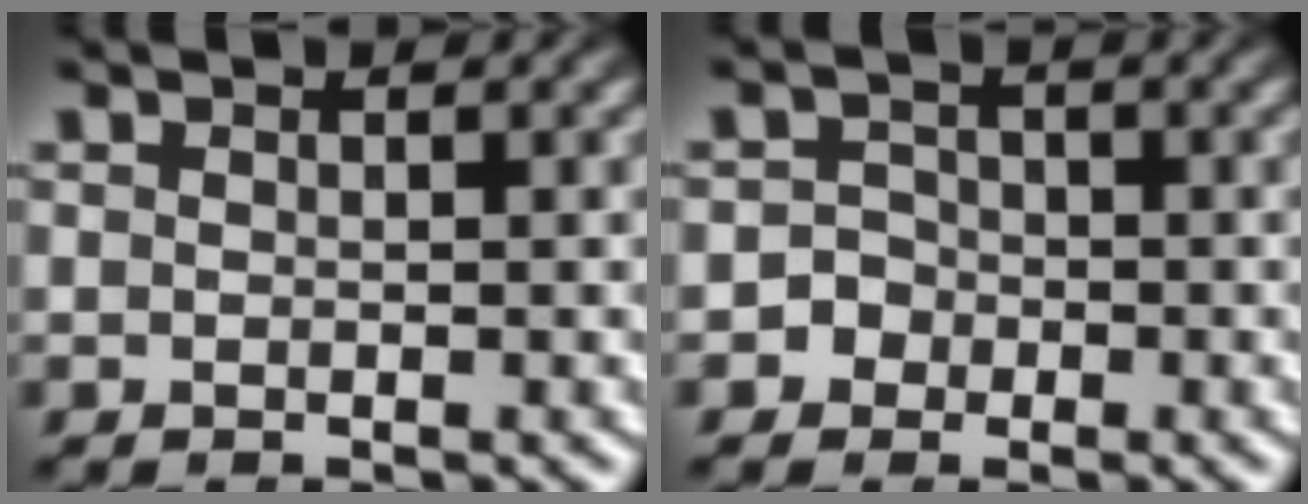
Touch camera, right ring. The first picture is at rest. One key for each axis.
{"total": 3.3, "fx": -0.9, "fy": 3.2, "fz": 0.4, "tx": -0.019, "ty": -0.005, "tz": -0.025}